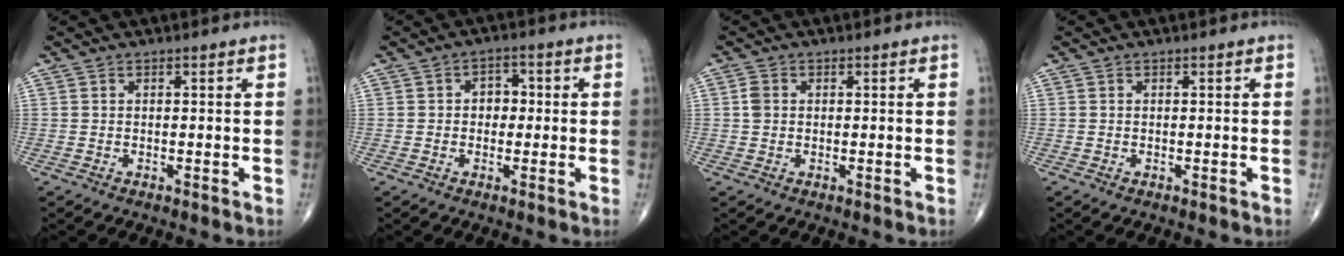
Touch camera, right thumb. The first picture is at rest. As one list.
[{"total": 3.9, "force": [0.1, 3.1, 2.5], "torque": [-0.012, 0.012, -0.006]}, {"total": 2.1, "force": [0.3, 1.7, 1.2], "torque": [-0.020, 0.004, 0.004]}, {"total": 0.6, "force": [-0.2, 0.3, 0.4], "torque": [-0.010, -0.002, -0.005]}]